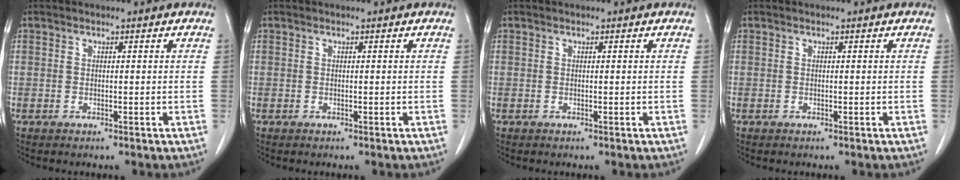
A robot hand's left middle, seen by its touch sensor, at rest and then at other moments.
{"total": 0.0}
{"total": 0.0}
{"total": 0.0}